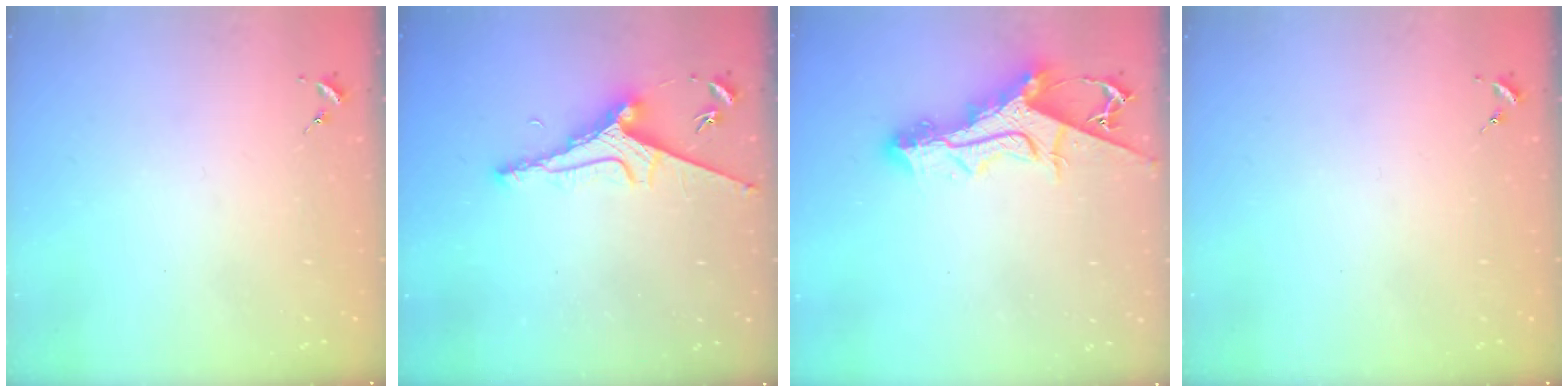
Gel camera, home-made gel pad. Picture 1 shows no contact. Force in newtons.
{"total": 8.4, "press": 8.3, "slide": 0.9}
{"total": 15.1, "press": 15.0, "slide": 1.3}
{"total": 0.0}